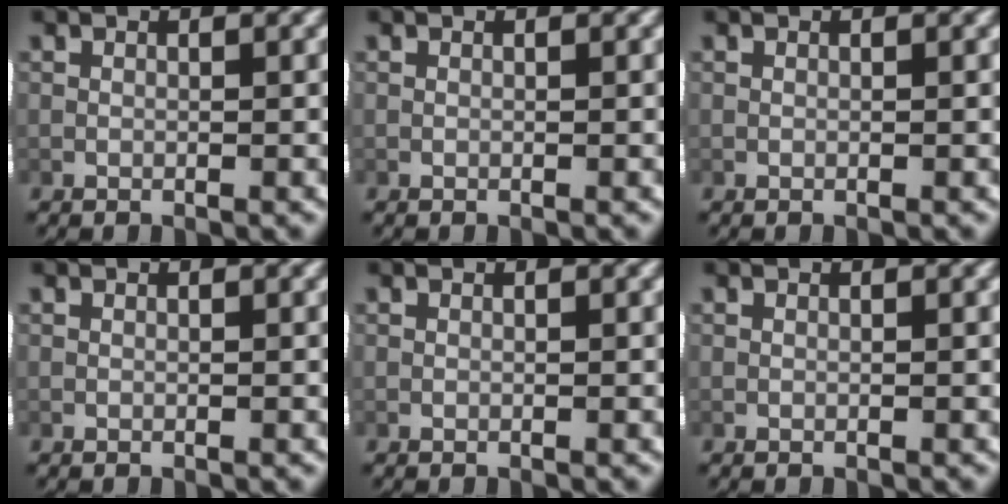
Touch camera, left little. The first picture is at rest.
{"total": 0.0}
{"total": 0.0}
{"total": 0.0}
{"total": 0.0}
{"total": 0.0}